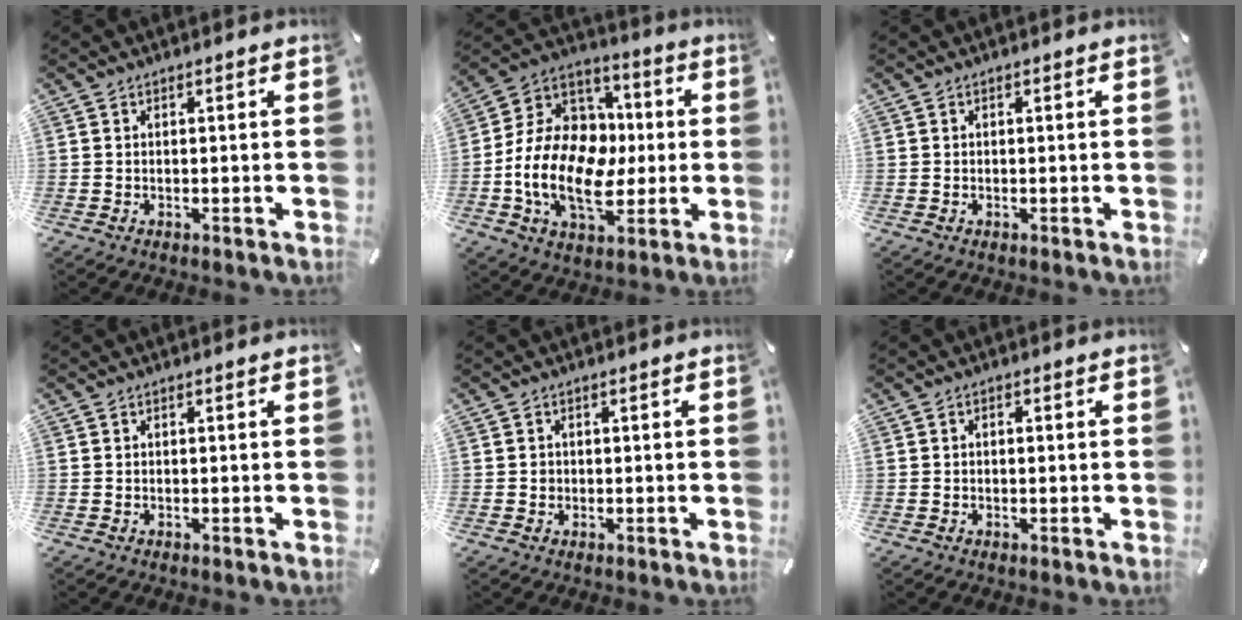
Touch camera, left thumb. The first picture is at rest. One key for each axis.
{"total": 18.9, "fx": -3.6, "fy": 13.6, "fz": 12.7, "tx": -0.271, "ty": 0.006, "tz": -0.062}
{"total": 0.0}
{"total": 0.0}
{"total": 1.2, "fx": -0.2, "fy": 1.2, "fz": 0.3, "tx": -0.004, "ty": 0.006, "tz": -0.007}
{"total": 1.0, "fx": -0.2, "fy": 0.7, "fz": 0.7, "tx": -0.013, "ty": 0.004, "tz": -0.005}